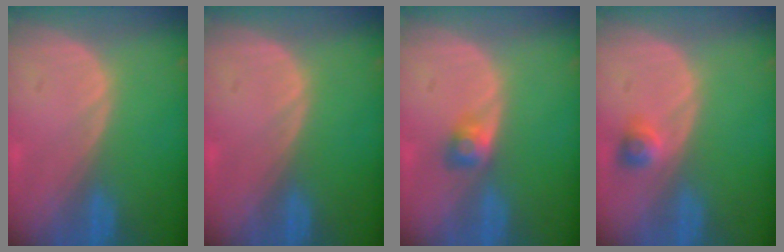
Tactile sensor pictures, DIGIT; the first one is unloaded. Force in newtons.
{"total": 0.0}
{"total": 2.5, "press": 2.4, "slide": 0.8}
{"total": 2.2, "press": 2.1, "slide": 0.8}